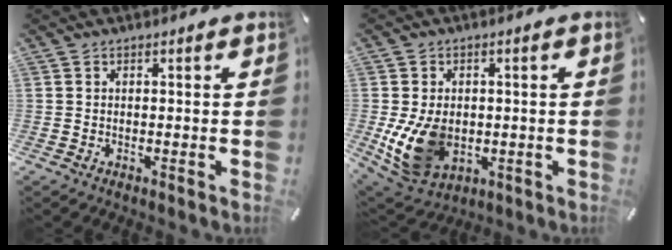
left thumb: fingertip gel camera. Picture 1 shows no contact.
{"total": 12.1, "force": [-1.8, 9.1, 7.8], "torque": [-0.164, 0.001, -0.027]}